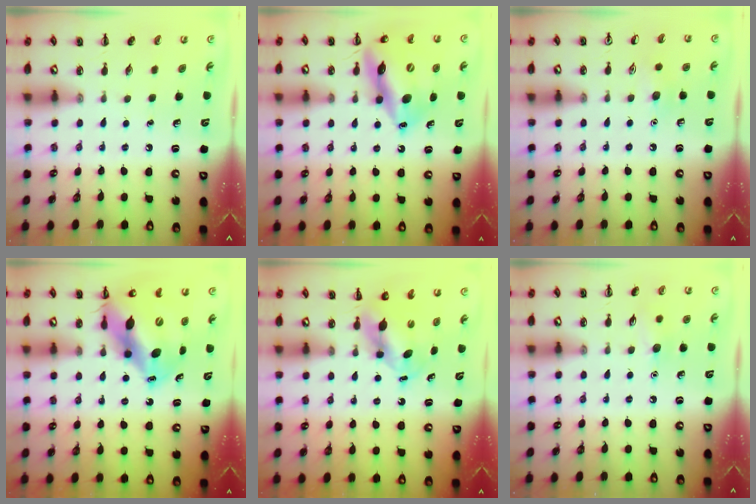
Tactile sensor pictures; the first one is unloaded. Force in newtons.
{"total": 16.9, "press": 16.5, "slide": 3.6}
{"total": 7.3, "press": 7.1, "slide": 1.8}
{"total": 14.0, "press": 13.4, "slide": 4.0}
{"total": 6.5, "press": 6.4, "slide": 1.1}
{"total": 7.0, "press": 6.8, "slide": 1.6}